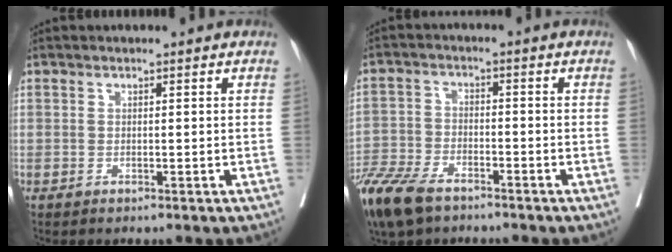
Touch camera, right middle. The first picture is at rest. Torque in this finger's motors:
{"motor_torque": [1.07, -1.07, 0.45, 0.06]}